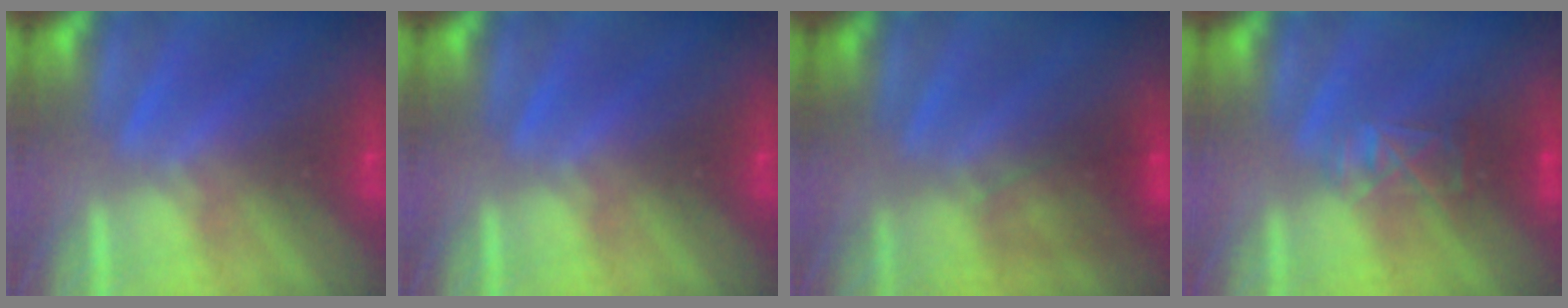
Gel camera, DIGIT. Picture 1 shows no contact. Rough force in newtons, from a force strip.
{"total": 0.0}
{"total": 3.9}
{"total": 2.9}